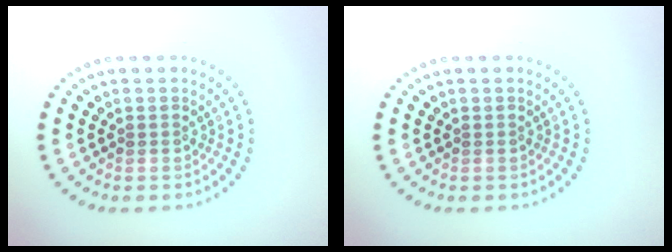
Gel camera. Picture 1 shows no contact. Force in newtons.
{"total": 0.0}